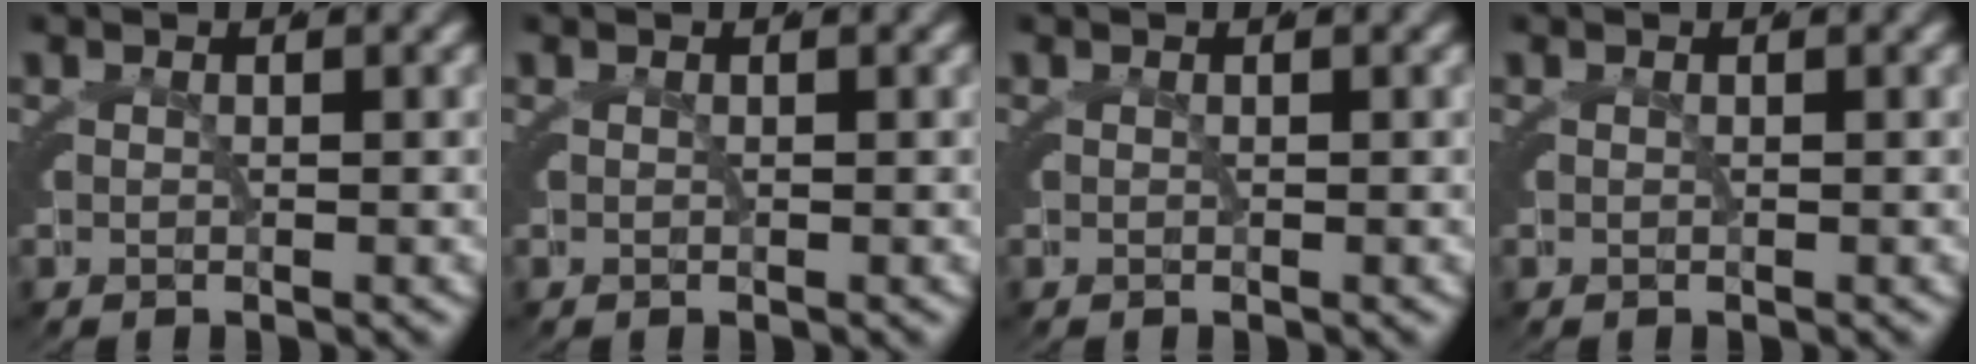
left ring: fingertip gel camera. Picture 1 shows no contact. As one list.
[{"total": 0.0}, {"total": 0.0}, {"total": 0.0}]